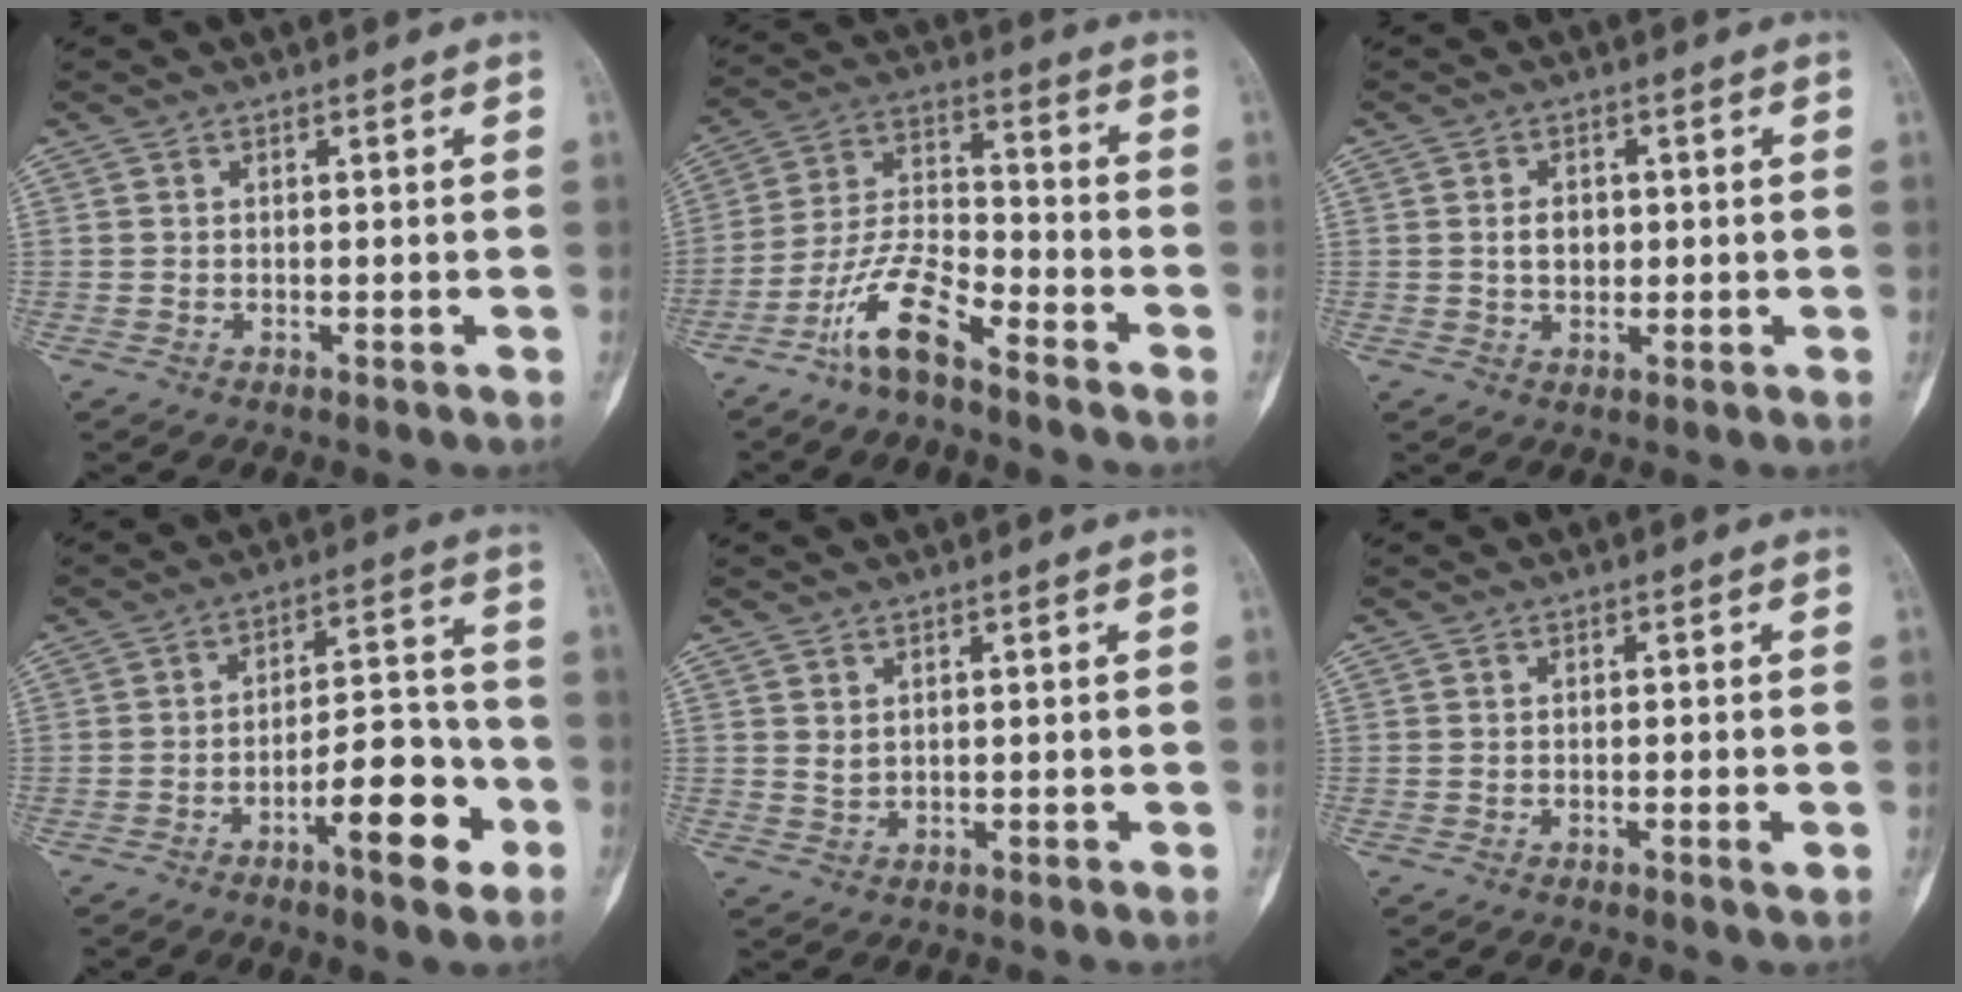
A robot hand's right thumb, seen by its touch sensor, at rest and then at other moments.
{"total": 10.6, "force": [-7.5, 2.9, 6.9], "torque": [-0.144, 0.063, -0.150]}
{"total": 3.6, "force": [0.2, 2.6, 2.5], "torque": [-0.030, 0.003, 0.004]}
{"total": 12.5, "force": [-5.6, 4.2, 10.4], "torque": [-0.139, 0.040, -0.085]}
{"total": 1.5, "force": [0.8, 0.8, 0.9], "torque": [-0.015, -0.006, 0.022]}
{"total": 1.4, "force": [-0.4, 0.1, 1.3], "torque": [-0.024, -0.003, -0.007]}